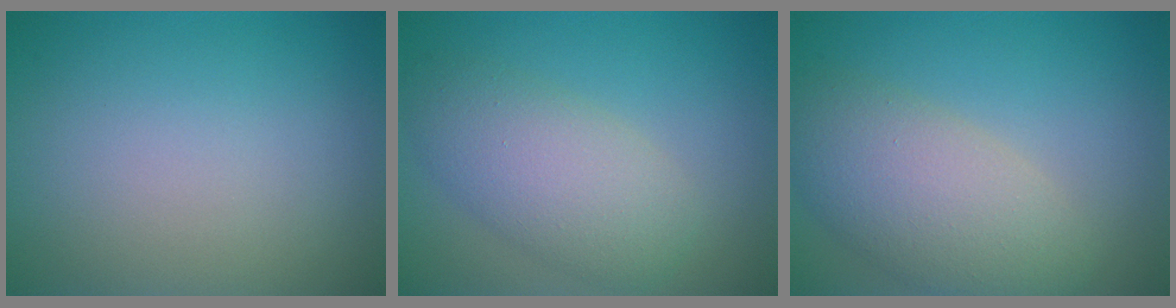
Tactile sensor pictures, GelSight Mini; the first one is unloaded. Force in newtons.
{"total": 5.1, "press": 5.1, "slide": 0.1}
{"total": 6.5, "press": 6.5, "slide": 0.4}